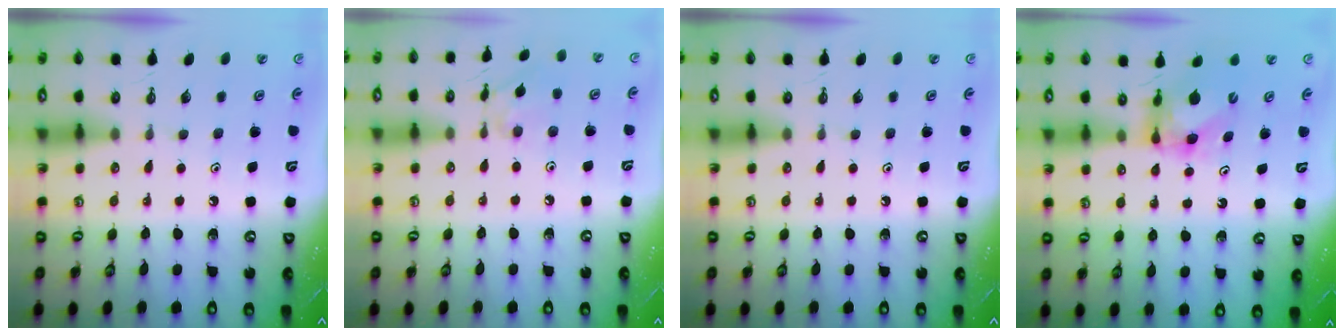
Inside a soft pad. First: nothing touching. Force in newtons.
{"total": 8.5, "press": 8.5, "slide": 0.5}
{"total": 0.0}
{"total": 5.9, "press": 5.9, "slide": 0.6}